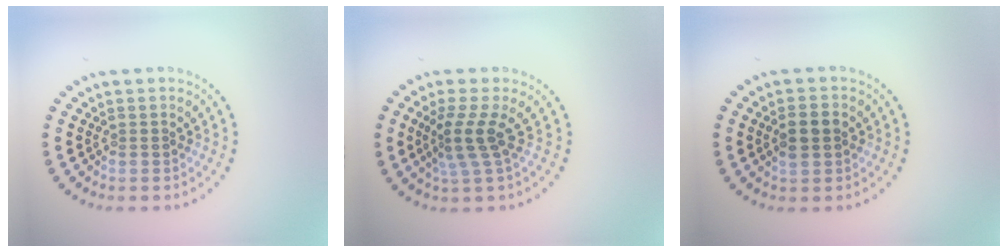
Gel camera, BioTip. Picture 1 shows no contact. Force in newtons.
{"total": 2.9, "press": 2.0, "slide": 2.0}
{"total": 2.3, "press": 2.3, "slide": 0.3}